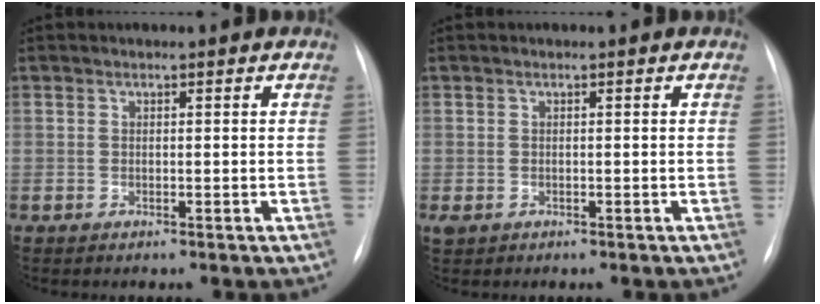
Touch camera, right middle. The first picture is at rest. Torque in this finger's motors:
{"motor_torque": [0.05, -0.15, 0.03, 0.02]}